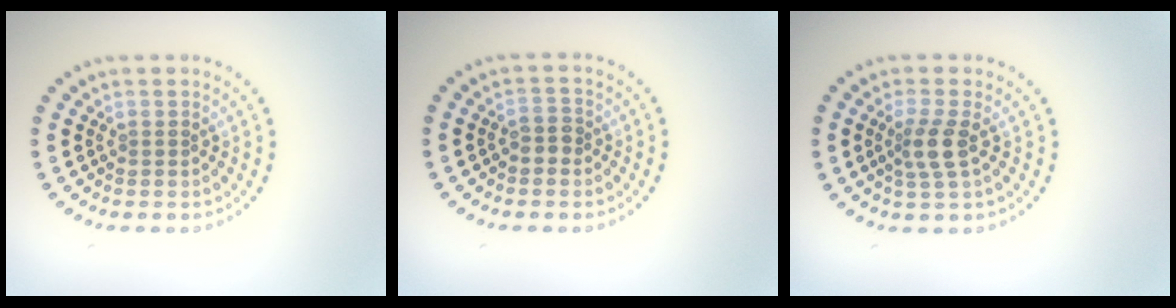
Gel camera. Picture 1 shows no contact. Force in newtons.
{"total": 1.4, "press": 1.3, "slide": 0.5}
{"total": 2.5, "press": 2.1, "slide": 1.4}